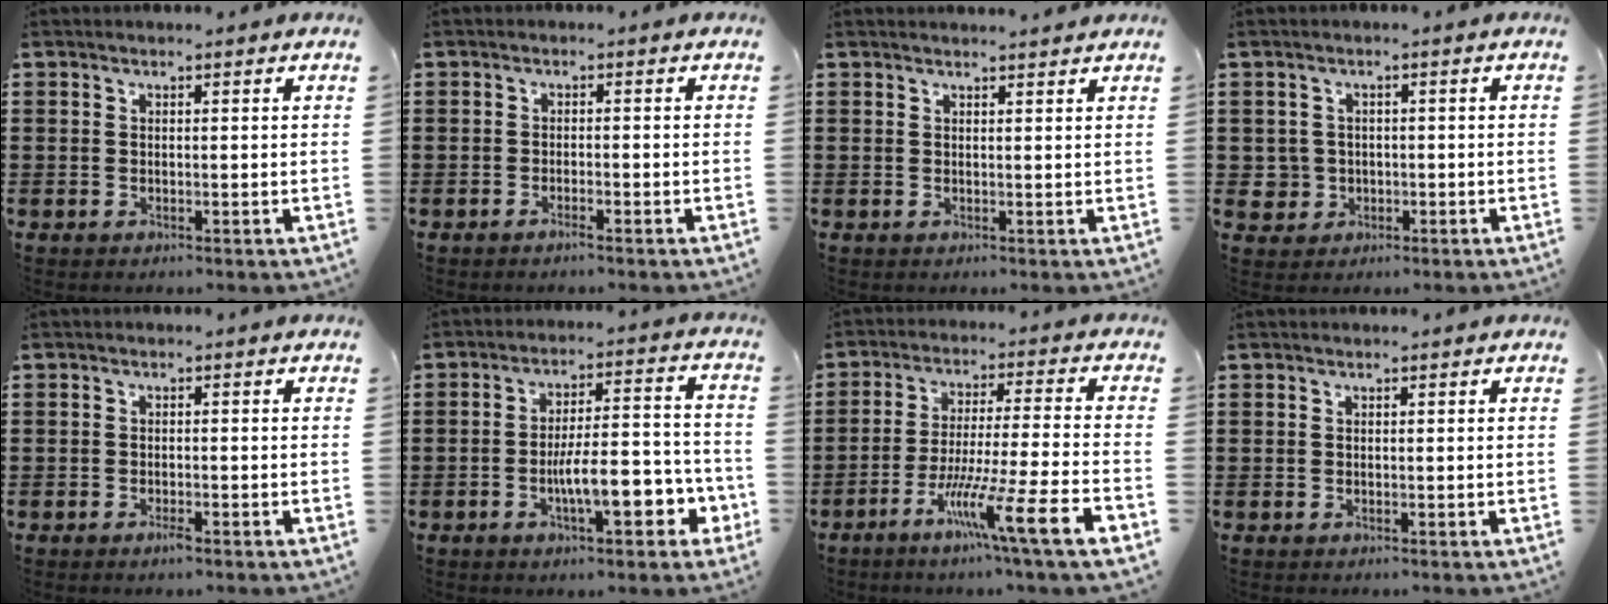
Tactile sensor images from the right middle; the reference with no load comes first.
{"total": 1.2, "force": [-0.9, 0.0, 0.8], "torque": [-0.014, -0.003, -0.016]}
{"total": 1.2, "force": [1.2, -0.1, 0.2], "torque": [0.002, -0.004, 0.021]}
{"total": 3.0, "force": [-0.4, 3.0, 0.4], "torque": [-0.021, 0.008, -0.010]}
{"total": 1.1, "force": [-0.9, 0.2, 0.7], "torque": [-0.017, -0.005, -0.015]}
{"total": 9.5, "force": [-3.8, 2.9, 8.2], "torque": [-0.118, 0.000, -0.065]}
{"total": 10.9, "force": [-6.4, -0.7, 8.8], "torque": [-0.157, -0.016, -0.121]}
{"total": 0.0}